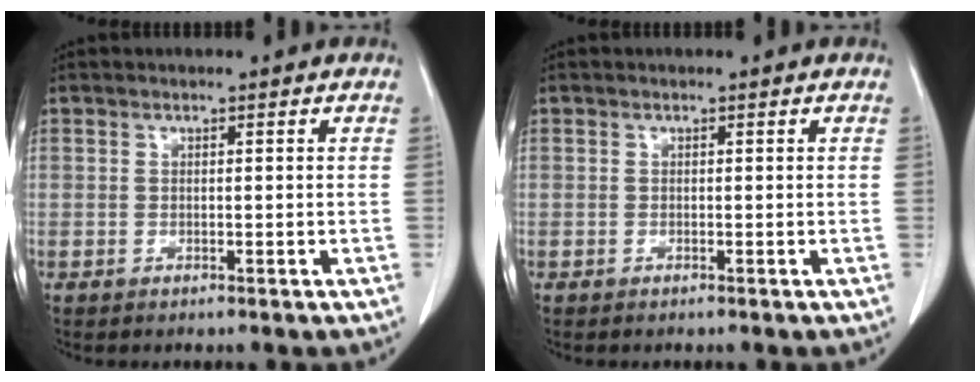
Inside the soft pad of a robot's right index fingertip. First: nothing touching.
{"total": 0.0}